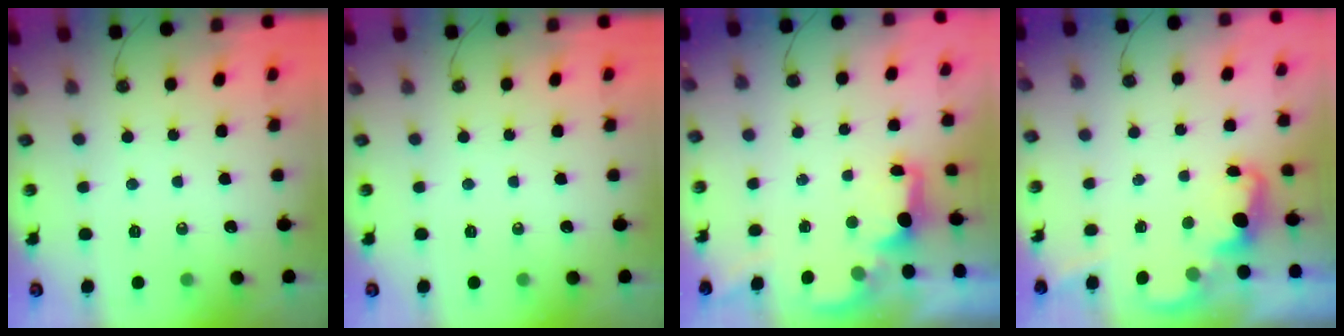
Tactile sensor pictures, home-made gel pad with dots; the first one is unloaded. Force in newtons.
{"total": 0.0}
{"total": 2.1, "press": 1.9, "slide": 0.8}
{"total": 2.2, "press": 2.1, "slide": 0.5}